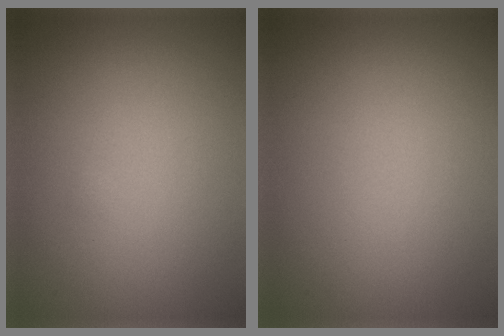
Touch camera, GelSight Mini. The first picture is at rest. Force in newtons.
{"total": 0.0}